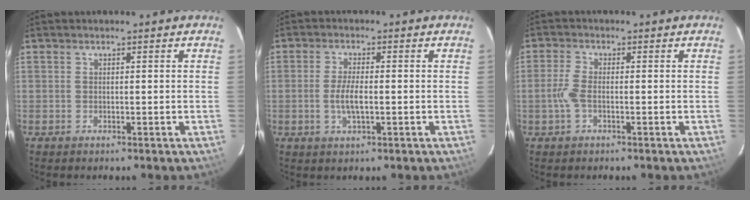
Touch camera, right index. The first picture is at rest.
{"total": 4.3, "force": [-0.9, 1.2, 4.0], "torque": [-0.081, -0.004, -0.014]}
{"total": 3.5, "force": [-0.9, 1.3, 3.1], "torque": [-0.075, 0.003, -0.019]}